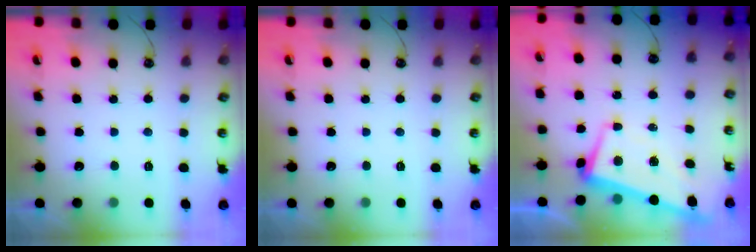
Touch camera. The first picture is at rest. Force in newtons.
{"total": 0.0}
{"total": 1.6, "press": 0.1, "slide": 1.5}